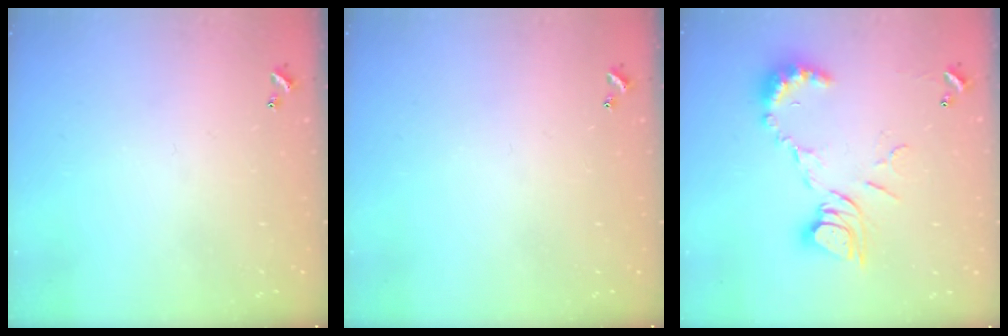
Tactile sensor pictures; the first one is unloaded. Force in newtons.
{"total": 0.0}
{"total": 11.6, "press": 11.5, "slide": 1.0}